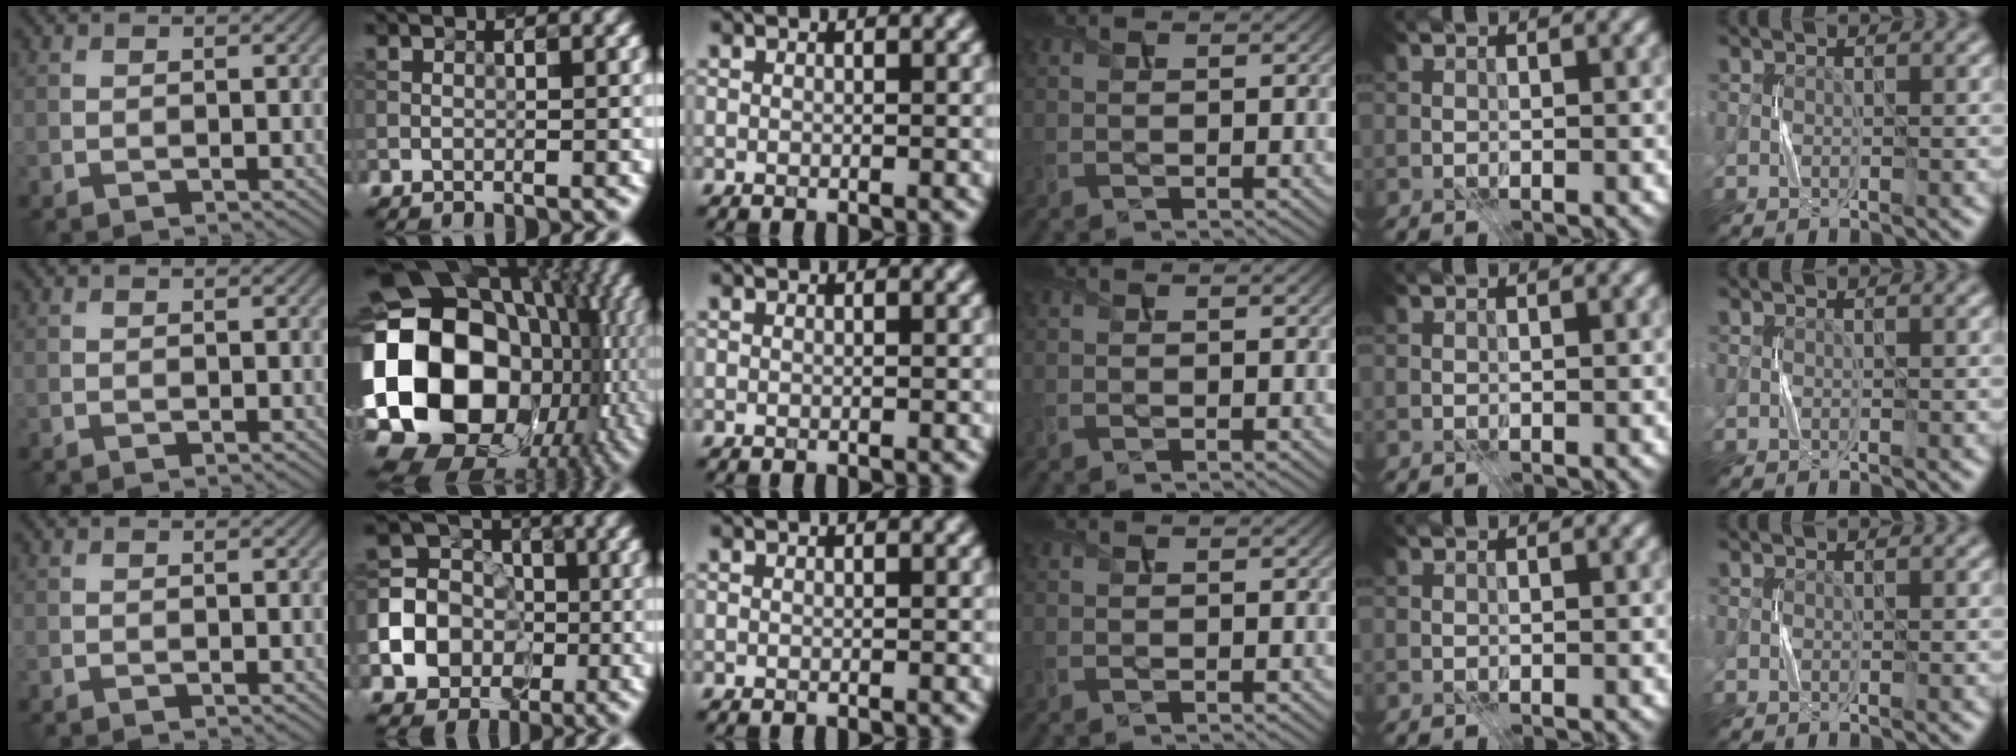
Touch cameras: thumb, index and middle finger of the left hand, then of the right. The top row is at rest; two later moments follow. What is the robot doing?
{"motion": "press", "object": "sticker"}